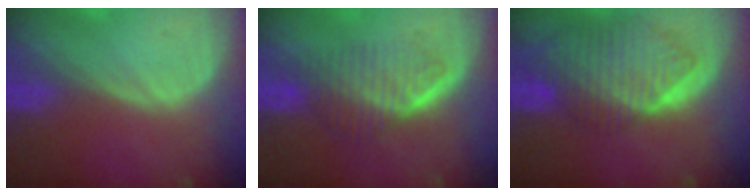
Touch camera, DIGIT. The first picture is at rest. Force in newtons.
{"total": 6.6, "press": 5.9, "slide": 2.9}
{"total": 10.2, "press": 8.9, "slide": 5.1}